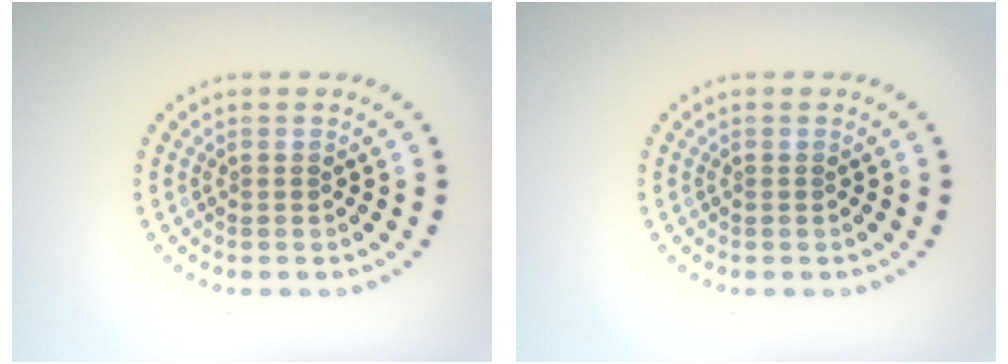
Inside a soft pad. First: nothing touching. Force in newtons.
{"total": 0.0}